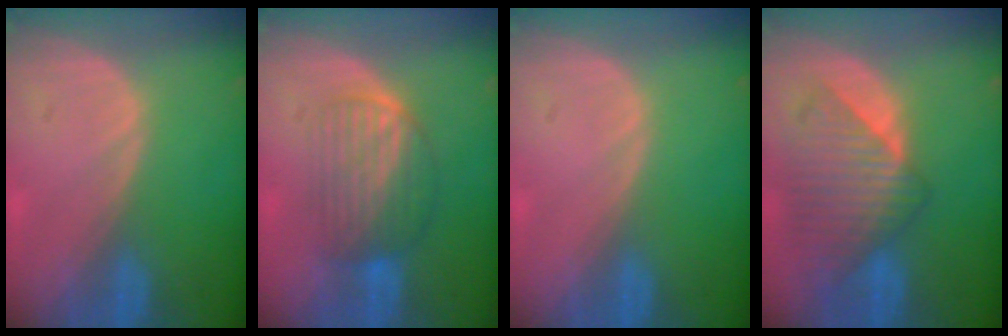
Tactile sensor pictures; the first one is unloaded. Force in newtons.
{"total": 6.5, "press": 6.3, "slide": 1.6}
{"total": 0.0}
{"total": 8.9, "press": 8.1, "slide": 3.8}